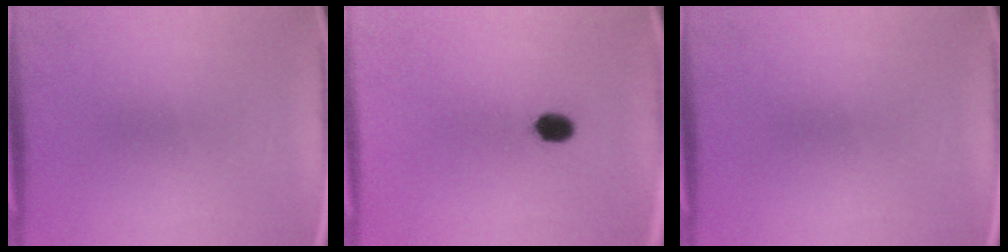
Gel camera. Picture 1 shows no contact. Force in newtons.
{"total": 3.5}
{"total": 0.0}